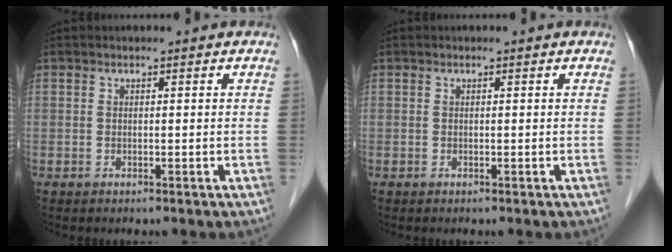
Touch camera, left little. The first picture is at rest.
{"total": 0.0}